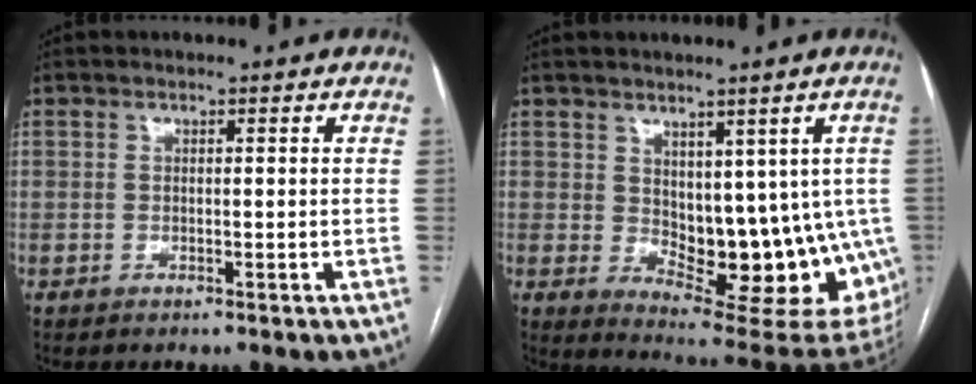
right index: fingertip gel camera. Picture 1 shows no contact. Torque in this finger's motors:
{"motor_torque": [0.52, 0.07, 0.19, 0.04]}